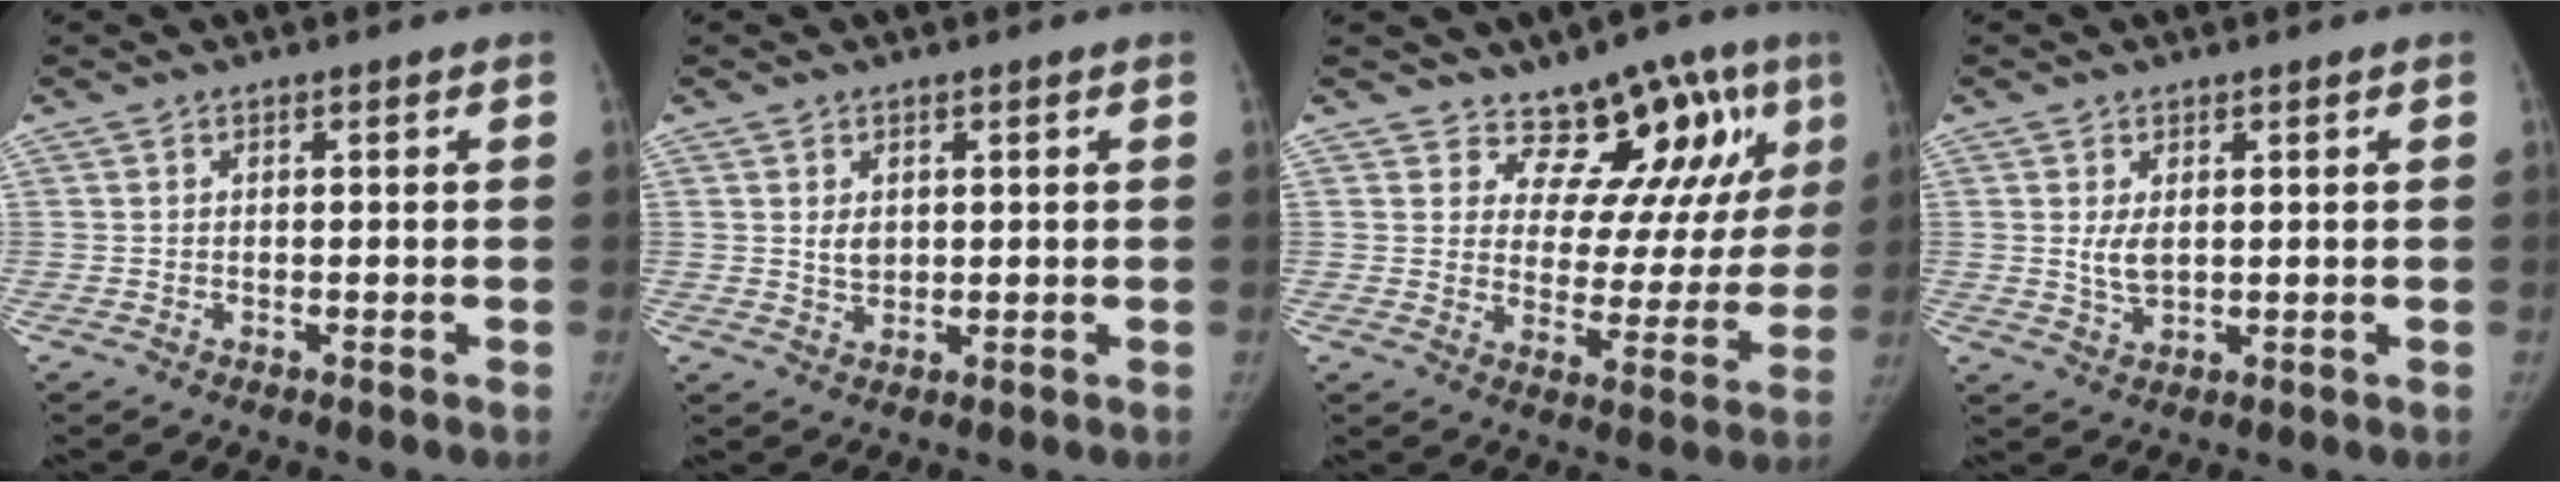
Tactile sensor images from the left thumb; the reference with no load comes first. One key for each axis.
{"total": 2.6, "fx": 0.7, "fy": 2.0, "fz": 1.6, "tx": -0.017, "ty": -0.007, "tz": 0.017}
{"total": 14.0, "fx": 9.6, "fy": 8.0, "fz": 6.3, "tx": -0.019, "ty": -0.056, "tz": 0.122}
{"total": 3.5, "fx": 0.7, "fy": 2.1, "fz": 2.8, "tx": -0.046, "ty": -0.009, "tz": 0.019}